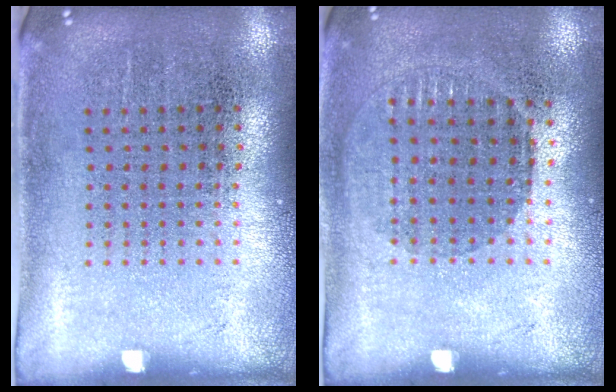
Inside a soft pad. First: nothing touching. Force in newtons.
{"total": 1.0, "press": 0.9, "slide": 0.4}